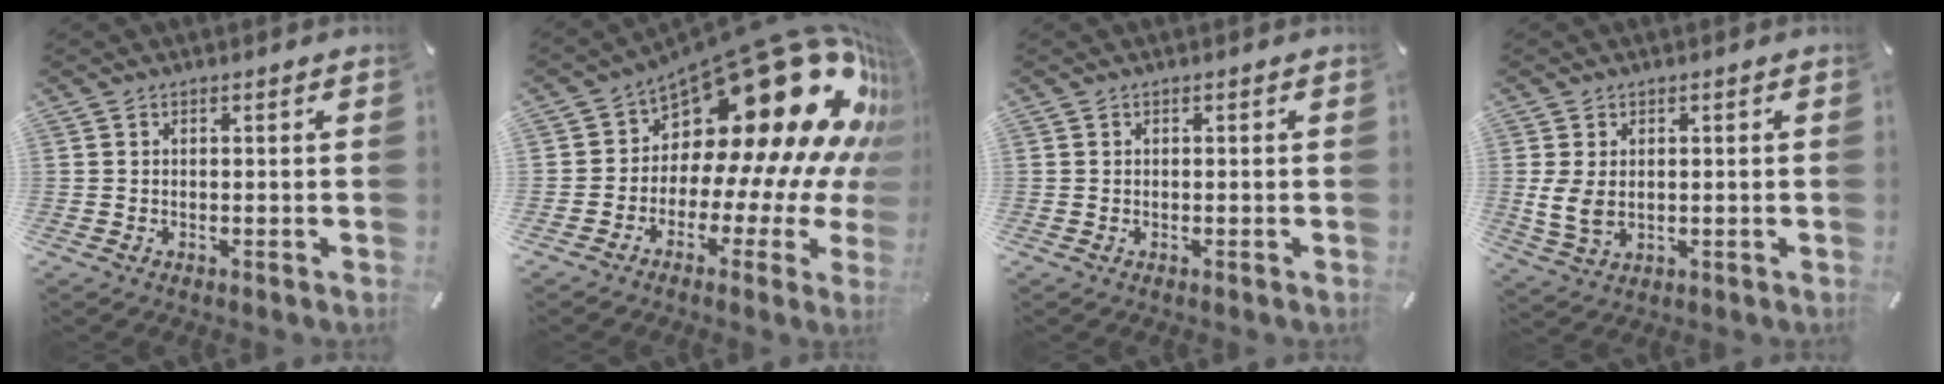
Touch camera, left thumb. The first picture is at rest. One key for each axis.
{"total": 28.1, "fx": 12.6, "fy": 13.5, "fz": 21.2, "tx": -0.304, "ty": -0.135, "tz": 0.243}
{"total": 0.0}
{"total": 5.9, "fx": 0.2, "fy": 4.1, "fz": 4.2, "tx": -0.089, "ty": -0.001, "tz": 0.003}